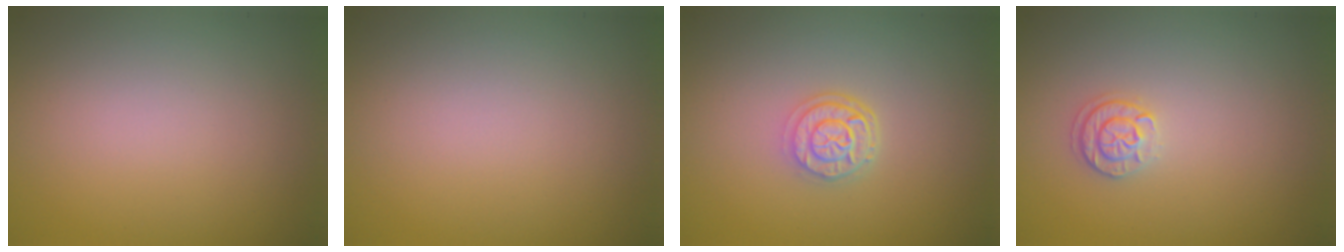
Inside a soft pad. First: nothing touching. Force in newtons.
{"total": 0.0}
{"total": 2.7, "press": 2.2, "slide": 1.6}
{"total": 1.8, "press": 1.7, "slide": 0.4}